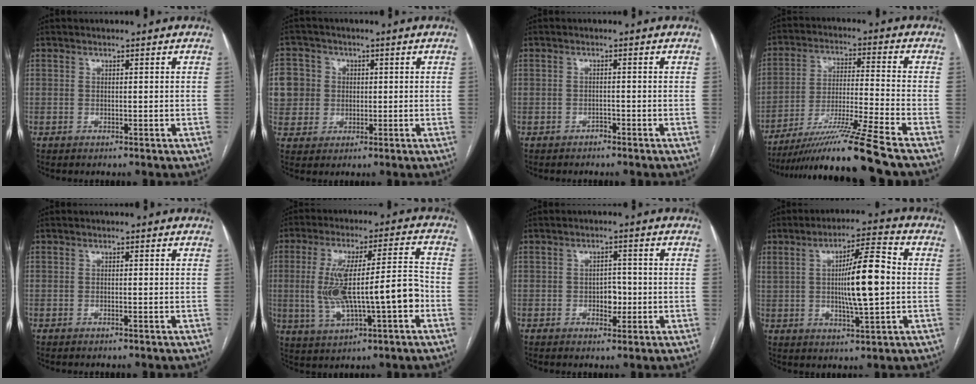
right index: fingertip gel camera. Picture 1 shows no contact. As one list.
[{"total": 10.3, "force": [1.5, 10.0, 2.2], "torque": [-0.076, 0.039, 0.047]}, {"total": 0.9, "force": [-0.8, 0.3, 0.2], "torque": [-0.005, 0.001, -0.014]}, {"total": 15.1, "force": [-12.1, -3.2, 8.4], "torque": [-0.154, -0.025, -0.209]}, {"total": 0.0}, {"total": 14.2, "force": [-2.1, 2.9, 13.7], "torque": [-0.253, 0.023, -0.020]}, {"total": 3.2, "force": [-0.7, 1.9, 2.4], "torque": [-0.028, 0.005, -0.007]}, {"total": 10.8, "force": [0.7, 1.6, 10.6], "torque": [-0.179, 0.013, 0.013]}]